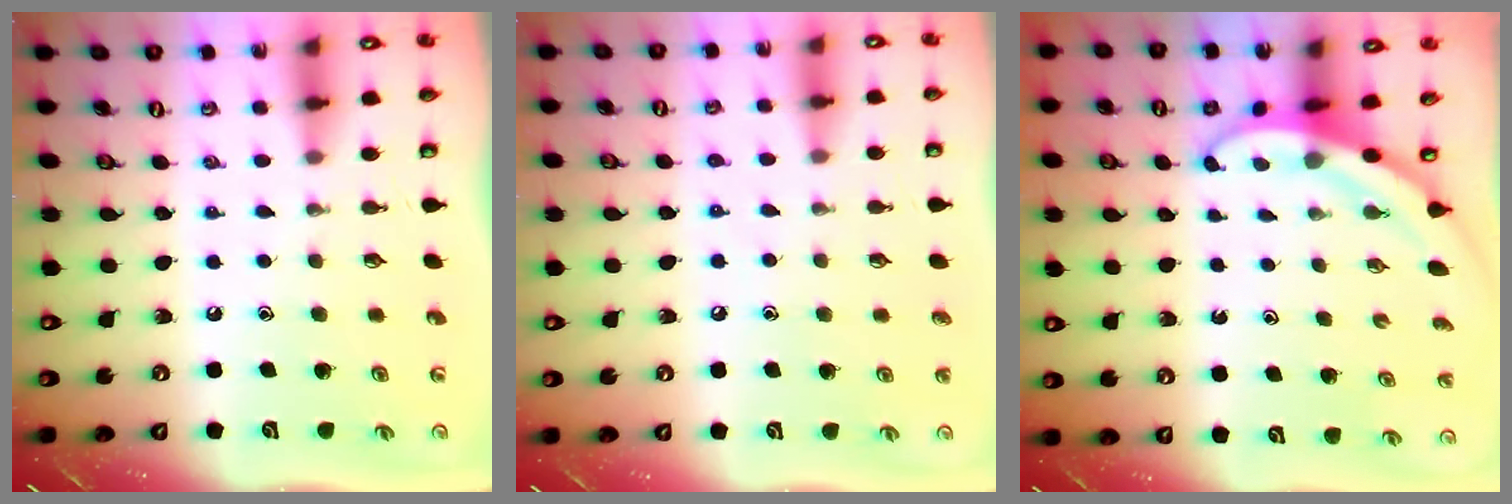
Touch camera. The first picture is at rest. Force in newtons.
{"total": 4.1, "press": 4.1, "slide": 0.4}
{"total": 3.0, "press": 3.0, "slide": 0.2}